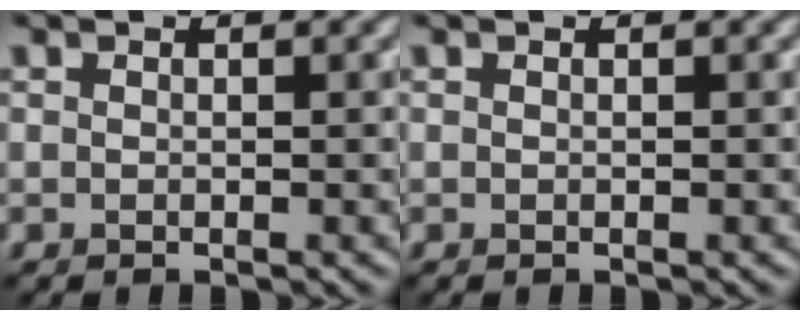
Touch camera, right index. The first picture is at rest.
{"total": 0.0}